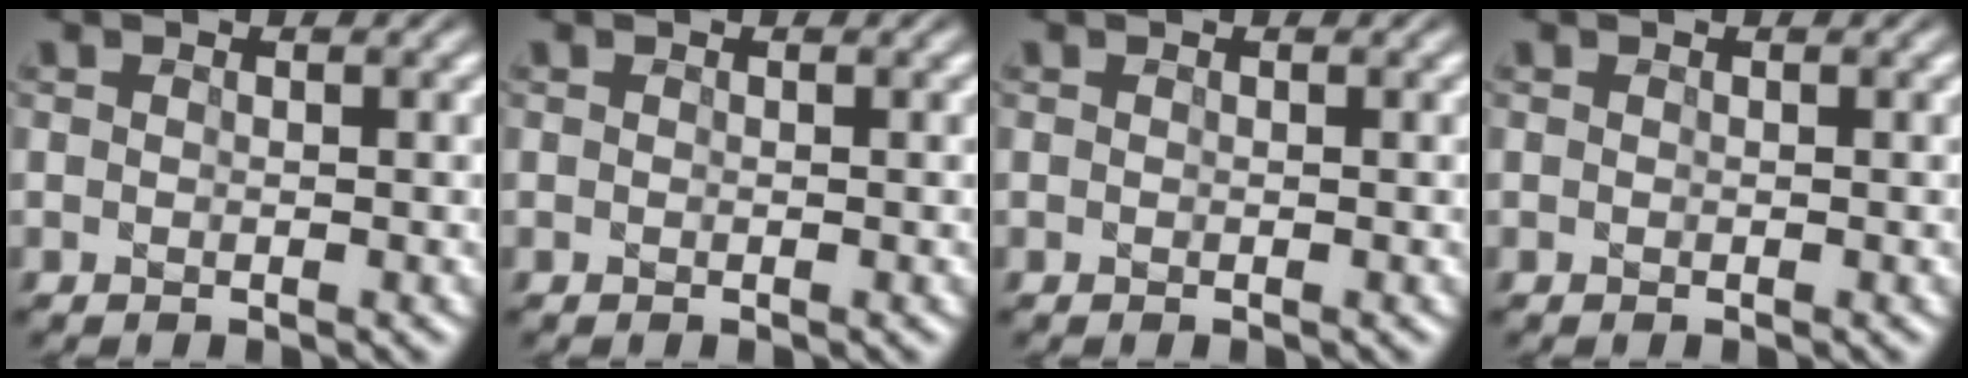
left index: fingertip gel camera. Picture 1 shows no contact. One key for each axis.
{"total": 0.0}
{"total": 0.0}
{"total": 0.0}